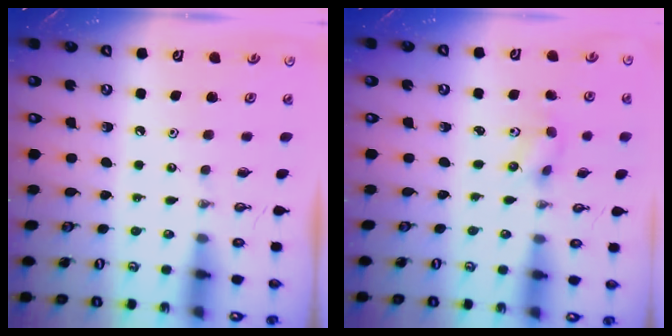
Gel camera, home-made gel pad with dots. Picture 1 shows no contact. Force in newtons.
{"total": 2.5, "press": 2.2, "slide": 1.2}